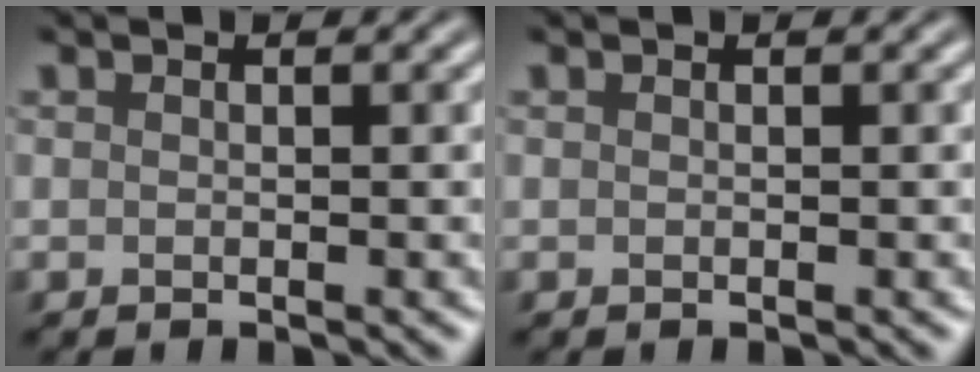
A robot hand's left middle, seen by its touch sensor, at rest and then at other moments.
{"total": 0.0}